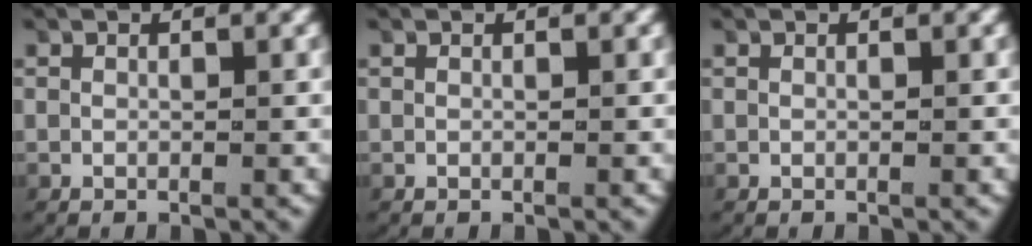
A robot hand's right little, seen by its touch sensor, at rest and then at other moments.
{"total": 0.0}
{"total": 0.0}